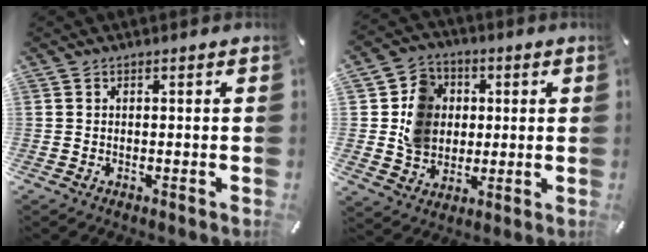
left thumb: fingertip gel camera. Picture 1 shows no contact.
{"total": 10.9, "force": [1.0, 10.0, 4.3], "torque": [-0.076, 0.016, 0.025]}